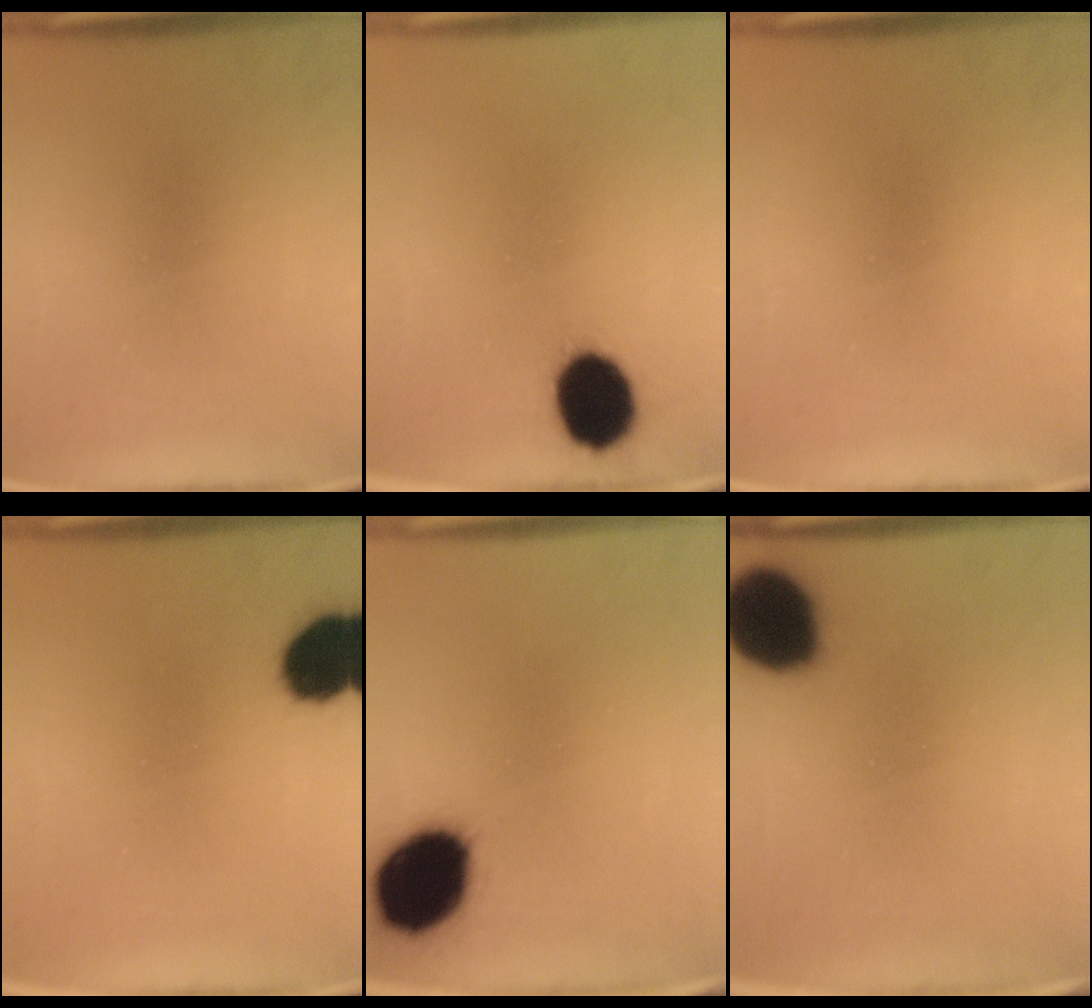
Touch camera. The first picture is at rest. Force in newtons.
{"total": 11.4}
{"total": 0.0}
{"total": 10.5}
{"total": 18.3}
{"total": 17.1}